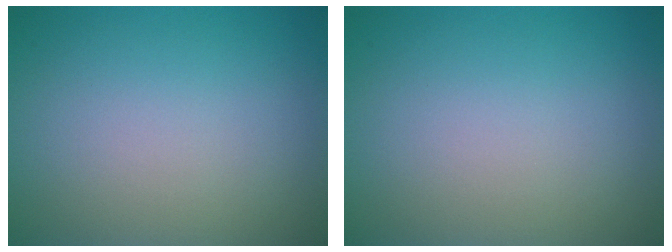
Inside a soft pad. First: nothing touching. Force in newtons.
{"total": 0.0}